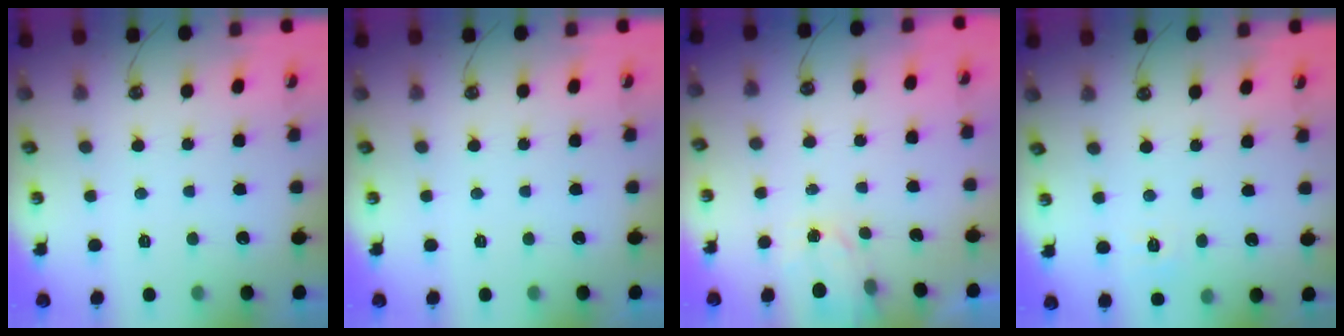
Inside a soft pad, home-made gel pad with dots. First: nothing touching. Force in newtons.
{"total": 0.0}
{"total": 2.1, "press": 2.1, "slide": 0.4}
{"total": 5.3, "press": 5.3, "slide": 0.6}